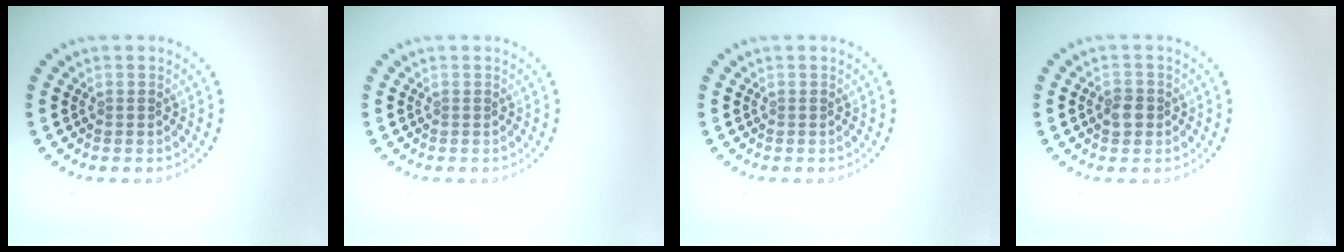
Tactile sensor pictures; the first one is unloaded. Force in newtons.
{"total": 0.0}
{"total": 0.0}
{"total": 1.7, "press": 1.6, "slide": 0.5}